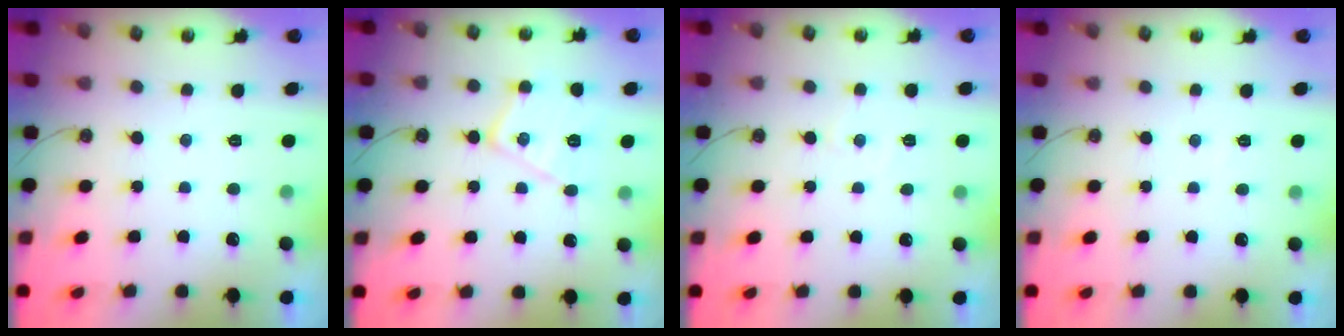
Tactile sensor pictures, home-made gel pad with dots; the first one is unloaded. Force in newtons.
{"total": 12.5, "press": 12.5, "slide": 0.3}
{"total": 3.8, "press": 3.7, "slide": 0.6}
{"total": 2.6, "press": 2.6, "slide": 0.5}